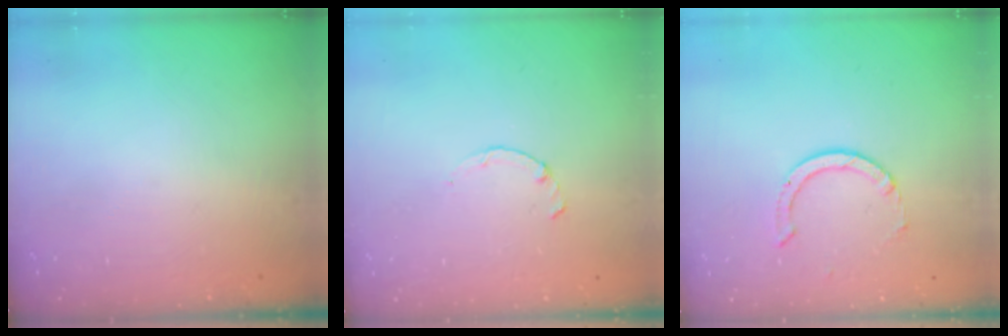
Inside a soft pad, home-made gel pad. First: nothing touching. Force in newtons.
{"total": 0.9, "press": 0.8, "slide": 0.3}
{"total": 1.7, "press": 1.7, "slide": 0.1}